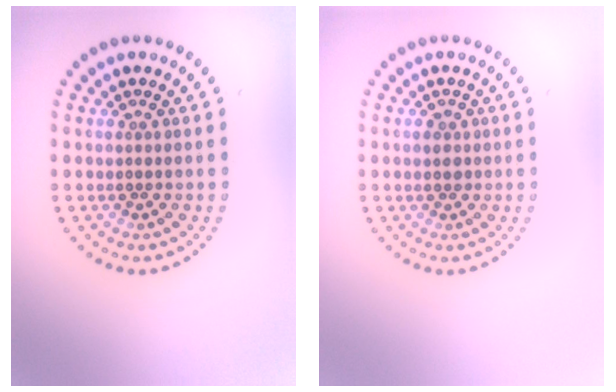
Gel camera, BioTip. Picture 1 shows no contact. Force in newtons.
{"total": 1.1, "press": 1.1, "slide": 0.1}